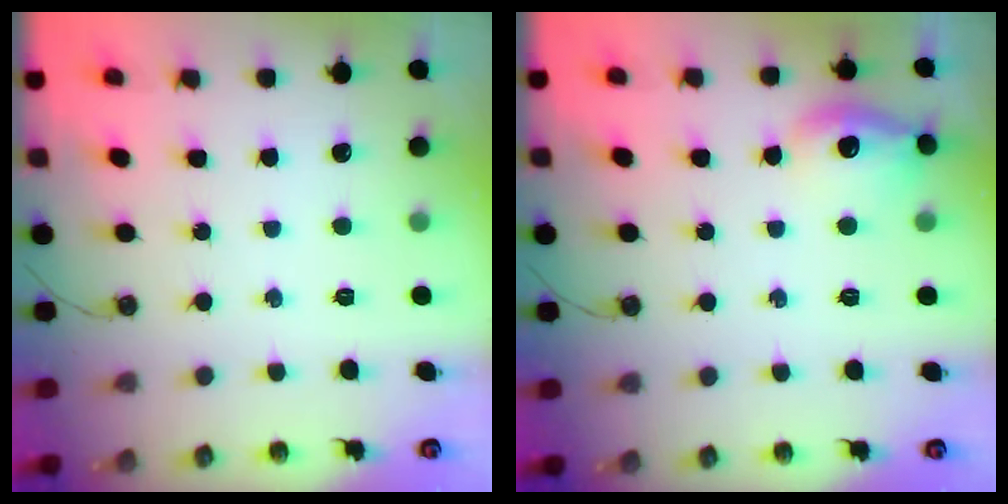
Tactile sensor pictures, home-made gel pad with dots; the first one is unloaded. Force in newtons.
{"total": 12.7, "press": 12.7, "slide": 1.0}